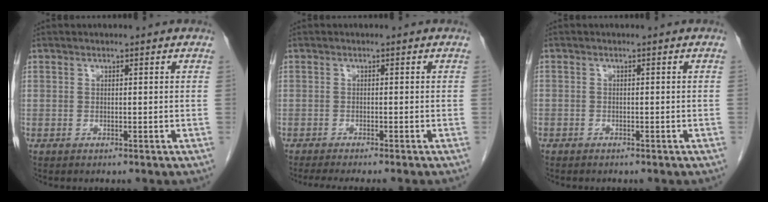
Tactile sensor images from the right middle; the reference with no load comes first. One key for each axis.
{"total": 6.3, "fx": -5.4, "fy": -0.2, "fz": 3.2, "tx": -0.027, "ty": -0.014, "tz": -0.081}
{"total": 0.9, "fx": -0.7, "fy": 0.6, "fz": 0.1, "tx": -0.005, "ty": 0.003, "tz": -0.010}